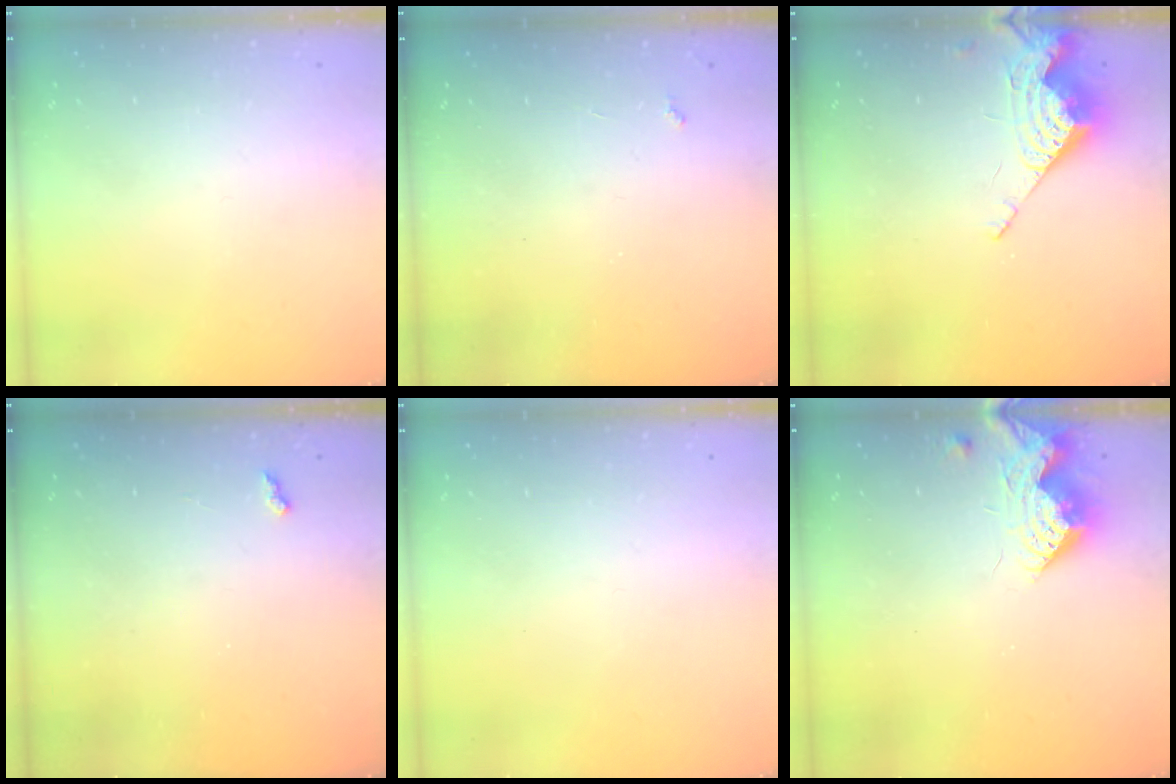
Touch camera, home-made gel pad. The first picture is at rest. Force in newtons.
{"total": 2.3, "press": 2.3, "slide": 0.4}
{"total": 9.0, "press": 9.0, "slide": 0.4}
{"total": 2.4, "press": 2.4, "slide": 0.4}
{"total": 0.0}
{"total": 10.6, "press": 10.6, "slide": 0.2}